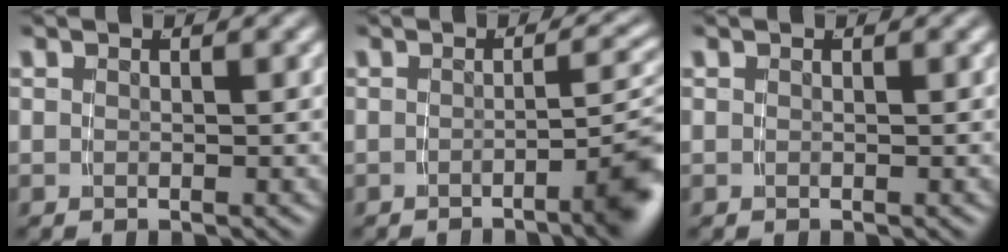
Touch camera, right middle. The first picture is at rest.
{"total": 5.1, "force": [-2.1, 0.9, 4.6], "torque": [-0.038, 0.008, -0.040]}
{"total": 0.0}